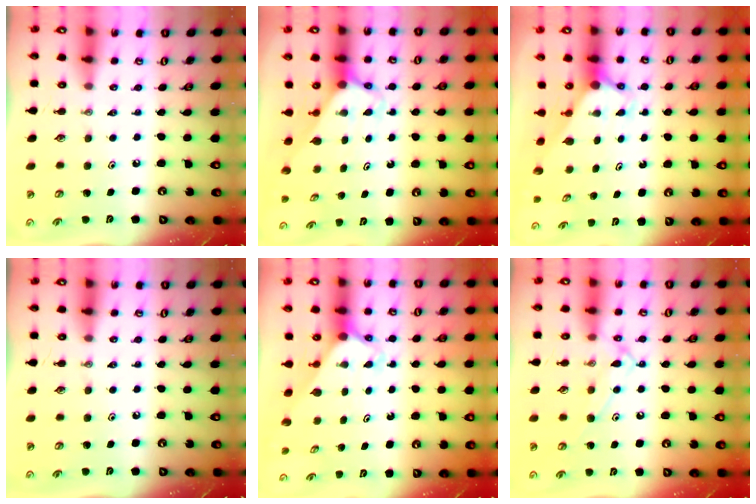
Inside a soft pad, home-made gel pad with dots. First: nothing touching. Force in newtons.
{"total": 2.9, "press": 2.9, "slide": 0.2}
{"total": 2.7, "press": 2.7, "slide": 0.0}
{"total": 0.0}
{"total": 2.3, "press": 2.3, "slide": 0.1}
{"total": 11.4, "press": 11.4, "slide": 0.8}